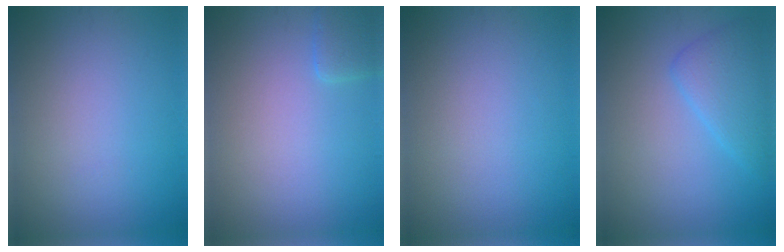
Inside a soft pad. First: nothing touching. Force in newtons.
{"total": 1.5, "press": 1.5, "slide": 0.1}
{"total": 0.0}
{"total": 3.3, "press": 3.3, "slide": 0.2}